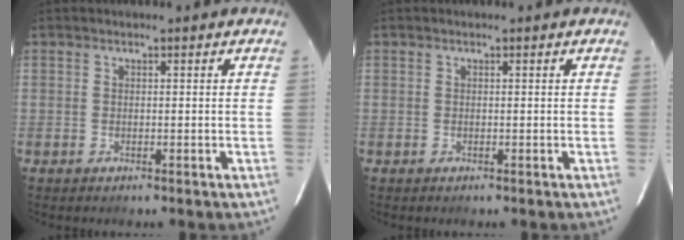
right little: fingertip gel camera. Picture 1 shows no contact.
{"total": 0.0}